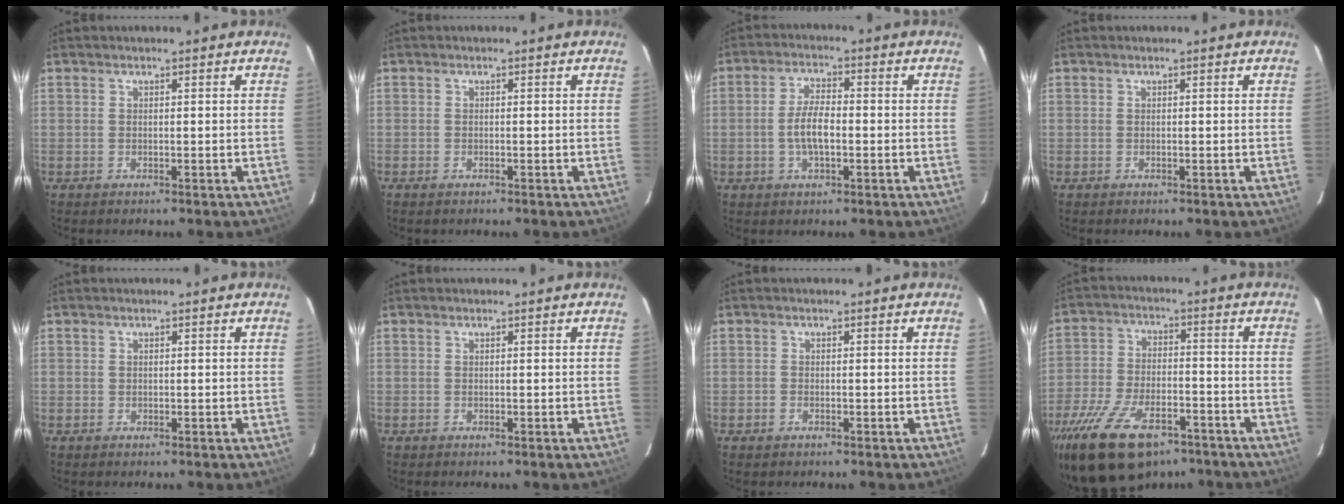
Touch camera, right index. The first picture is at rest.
{"total": 0.9, "force": [-0.7, 0.3, 0.5], "torque": [-0.010, -0.002, -0.014]}
{"total": 5.8, "force": [-1.1, 2.2, 5.2], "torque": [-0.103, 0.006, -0.019]}
{"total": 0.0}
{"total": 0.0}
{"total": 0.0}
{"total": 0.8, "force": [-0.6, 0.5, 0.3], "torque": [-0.007, 0.000, -0.012]}
{"total": 18.8, "force": [-12.8, 8.9, 10.6], "torque": [-0.228, -0.027, -0.215]}